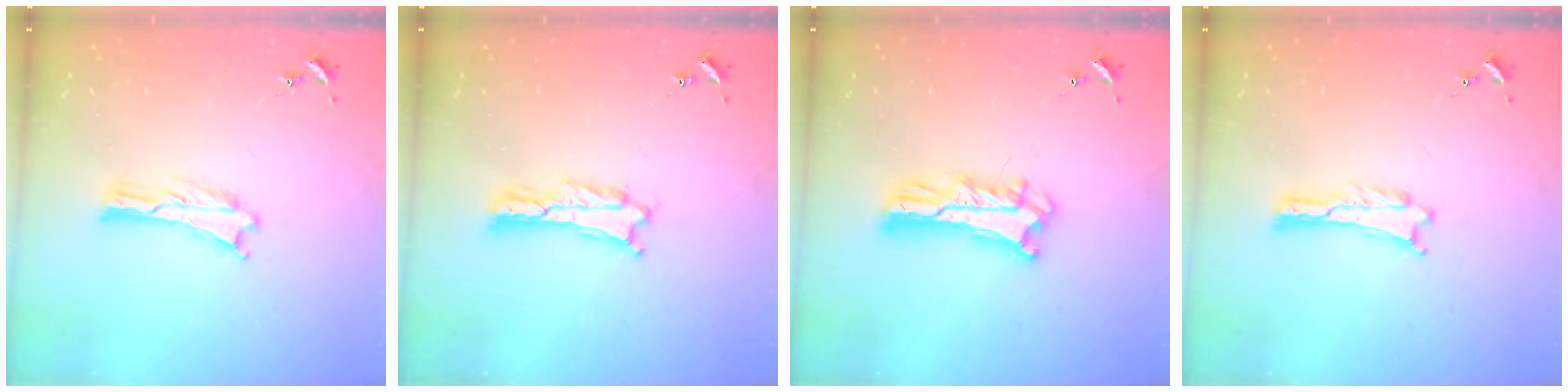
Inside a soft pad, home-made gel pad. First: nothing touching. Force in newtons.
{"total": 1.6, "press": 1.6, "slide": 0.2}
{"total": 7.0, "press": 6.9, "slide": 0.6}
{"total": 0.0}